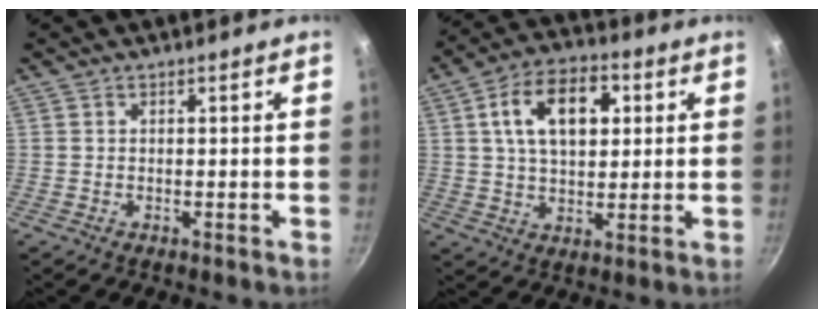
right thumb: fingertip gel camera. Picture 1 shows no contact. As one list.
[{"total": 13.5, "force": [3.5, 8.4, 10.0], "torque": [-0.142, 0.010, 0.050]}]